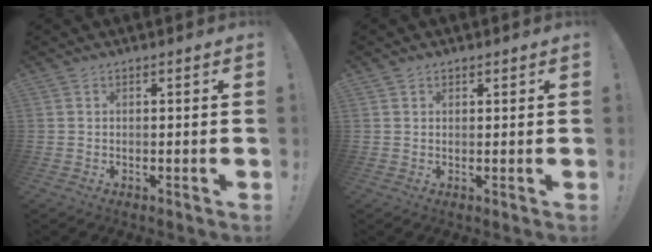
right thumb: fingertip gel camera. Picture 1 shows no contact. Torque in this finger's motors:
{"motor_torque": [-0.09, -0.03, -0.14, -0.18, -0.07]}